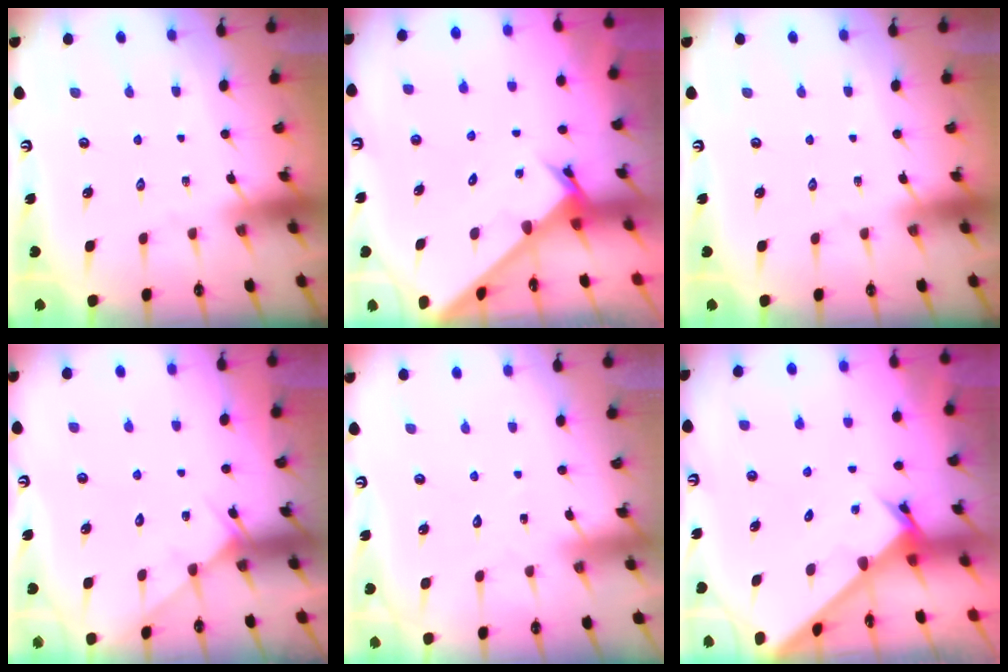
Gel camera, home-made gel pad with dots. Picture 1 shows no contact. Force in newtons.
{"total": 2.4, "press": 2.4, "slide": 0.3}
{"total": 0.0}
{"total": 5.7, "press": 5.7, "slide": 0.5}
{"total": 3.5, "press": 3.5, "slide": 0.3}
{"total": 2.7, "press": 2.7, "slide": 0.2}